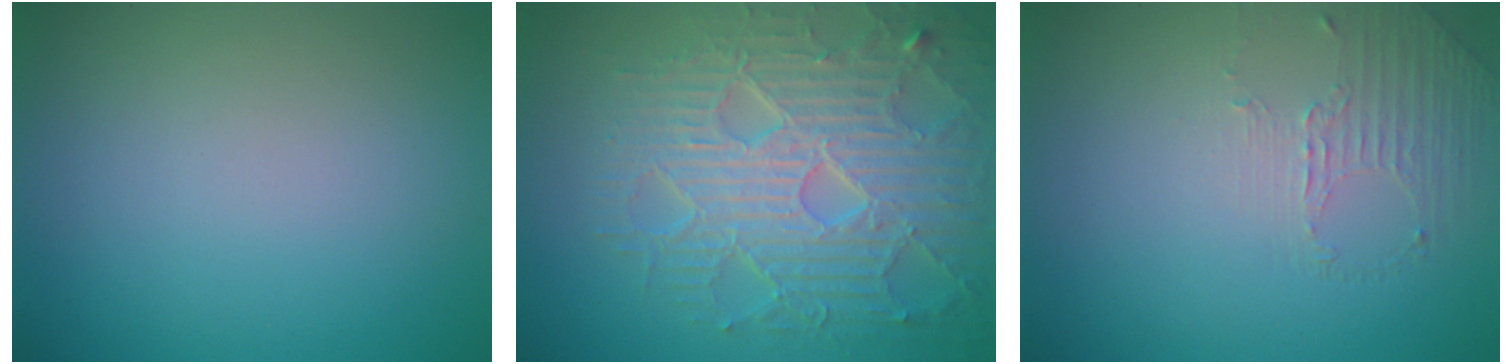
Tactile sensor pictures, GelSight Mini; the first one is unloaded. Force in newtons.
{"total": 8.4, "press": 6.1, "slide": 5.8}
{"total": 1.4, "press": 0.6, "slide": 1.2}